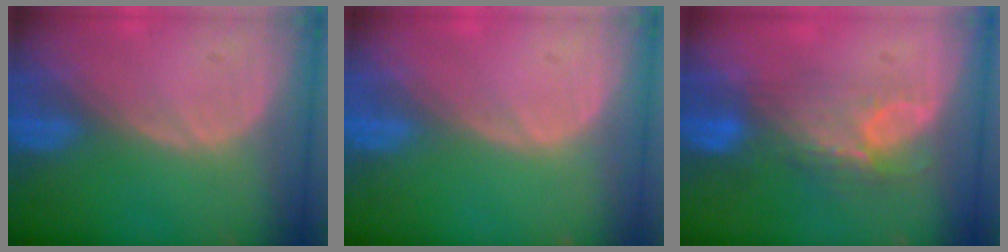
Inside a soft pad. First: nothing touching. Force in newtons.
{"total": 0.0}
{"total": 7.5, "press": 6.5, "slide": 3.7}